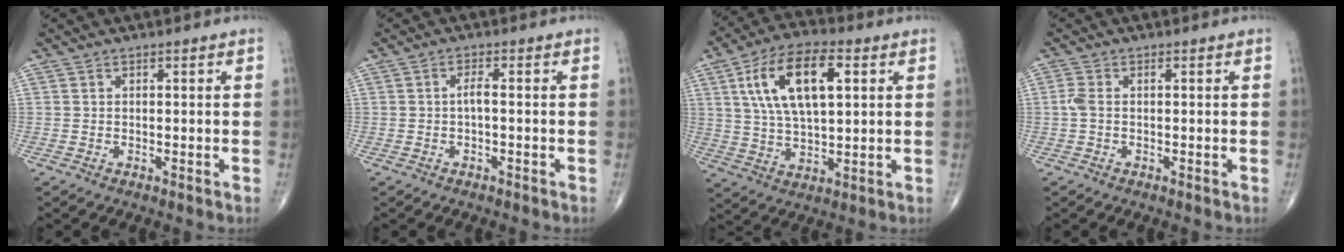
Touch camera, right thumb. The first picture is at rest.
{"total": 1.7, "force": [-0.3, 0.3, 1.6], "torque": [-0.031, 0.007, -0.006]}
{"total": 15.8, "force": [4.8, 7.1, 13.3], "torque": [-0.239, 0.004, 0.086]}
{"total": 2.2, "force": [0.0, 1.0, 1.9], "torque": [-0.053, 0.006, -0.004]}